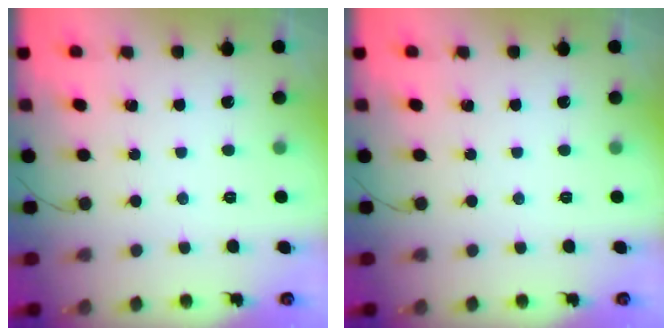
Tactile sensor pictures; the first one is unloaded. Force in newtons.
{"total": 0.0}